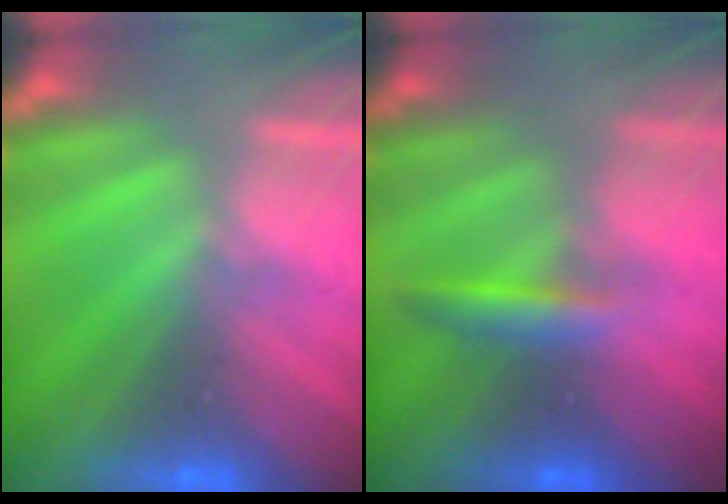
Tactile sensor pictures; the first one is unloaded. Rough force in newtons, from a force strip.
{"total": 2.8}